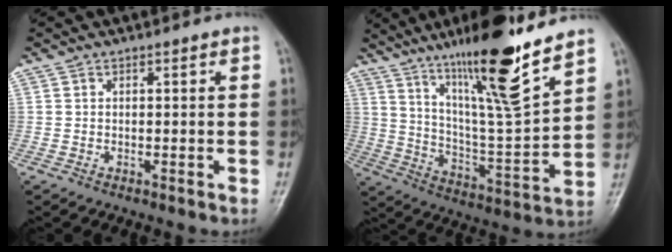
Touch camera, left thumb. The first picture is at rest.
{"total": 19.6, "force": [13.6, 1.5, 14.1], "torque": [-0.215, -0.077, 0.235]}